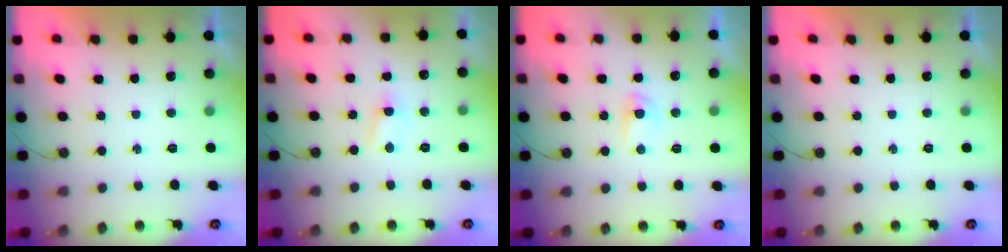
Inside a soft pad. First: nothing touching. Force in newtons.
{"total": 2.9, "press": 2.8, "slide": 0.4}
{"total": 2.7, "press": 2.6, "slide": 0.4}
{"total": 0.0}